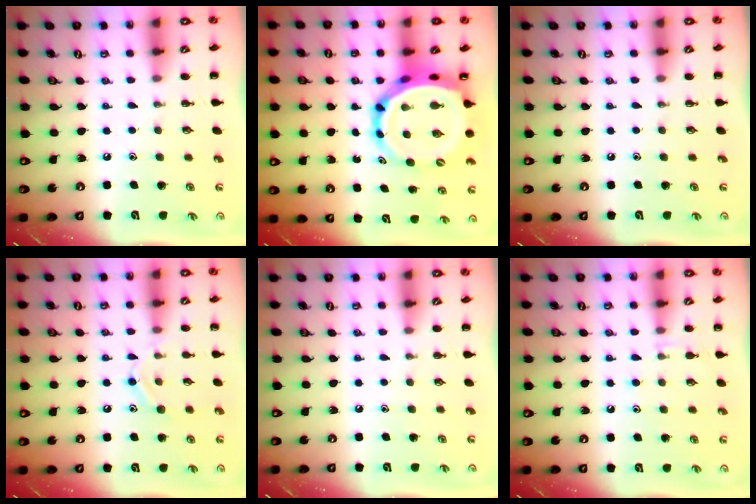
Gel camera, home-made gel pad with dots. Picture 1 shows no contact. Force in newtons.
{"total": 11.3, "press": 10.9, "slide": 2.7}
{"total": 0.0}
{"total": 9.2, "press": 9.2, "slide": 1.2}
{"total": 0.0}
{"total": 6.2, "press": 5.9, "slide": 2.0}